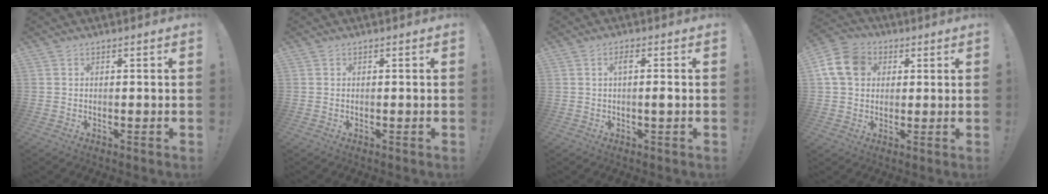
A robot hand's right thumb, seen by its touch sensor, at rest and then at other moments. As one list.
[{"total": 0.0}, {"total": 2.7, "force": [-0.2, 0.4, 2.7], "torque": [-0.043, 0.003, -0.008]}, {"total": 12.4, "force": [3.4, 9.8, 6.6], "torque": [-0.116, 0.000, 0.071]}]